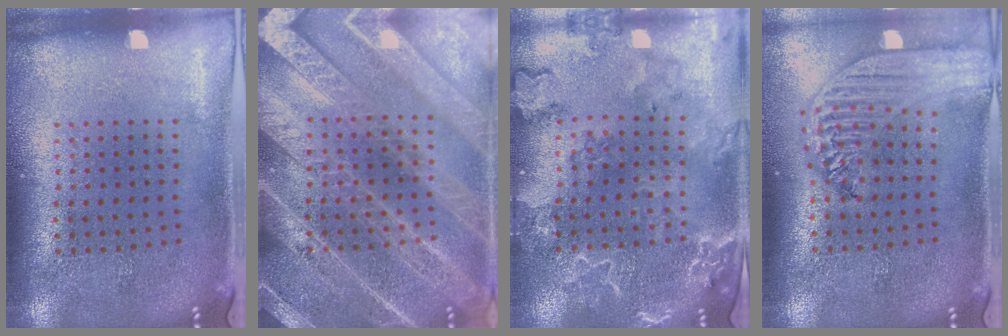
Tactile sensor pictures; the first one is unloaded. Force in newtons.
{"total": 5.9, "press": 5.8, "slide": 0.7}
{"total": 2.7, "press": 2.6, "slide": 0.8}
{"total": 2.8, "press": 2.3, "slide": 1.6}